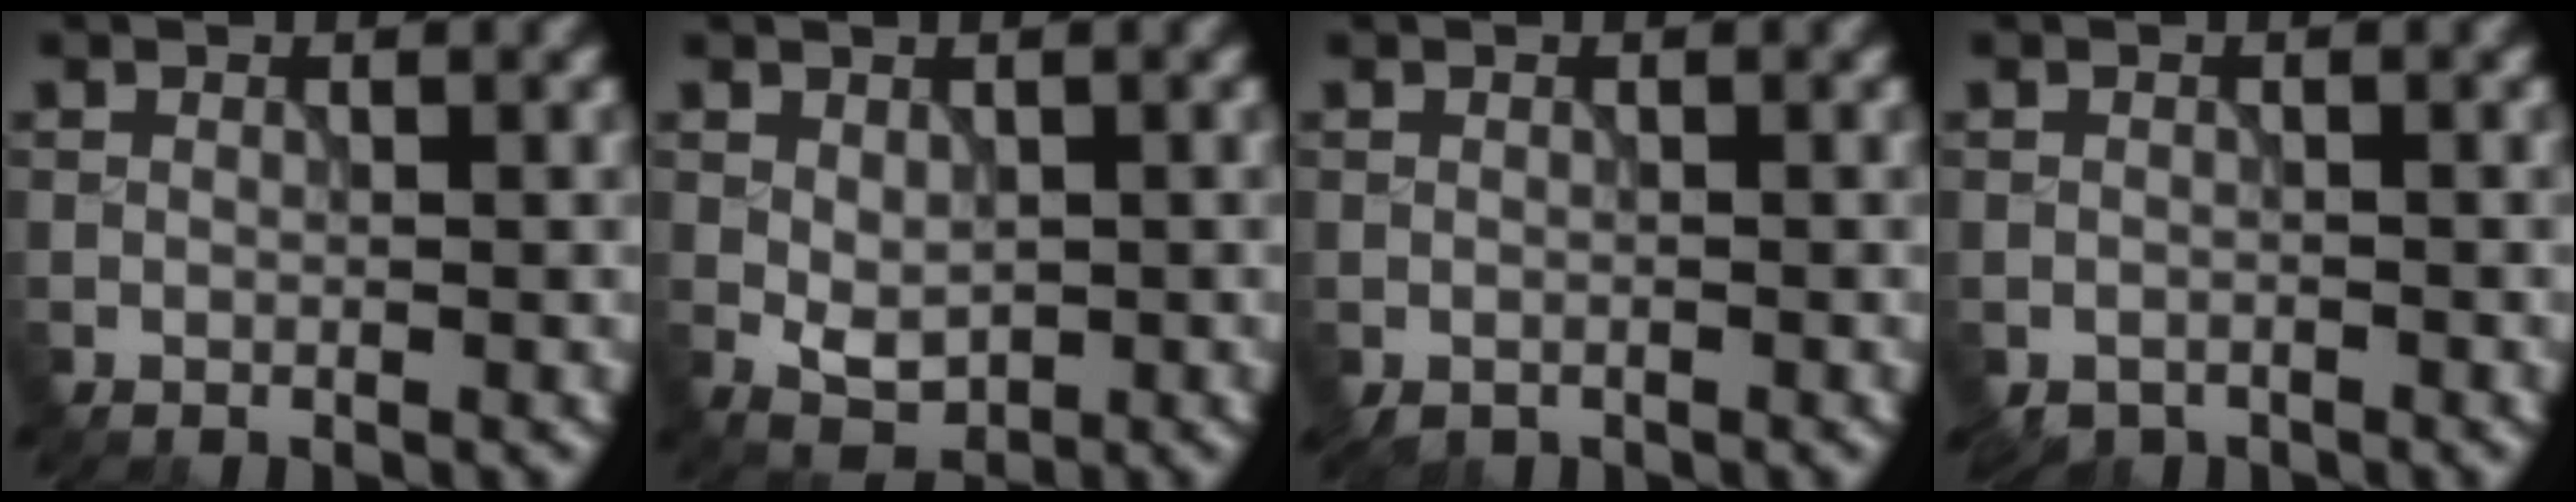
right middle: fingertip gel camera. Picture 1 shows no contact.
{"total": 2.6, "force": [0.0, 1.7, 2.0], "torque": [-0.034, -0.006, 0.006]}
{"total": 0.8, "force": [-0.5, 0.5, 0.2], "torque": [-0.004, -0.006, -0.010]}
{"total": 1.2, "force": [-1.0, 0.7, 0.1], "torque": [0.000, -0.005, -0.020]}